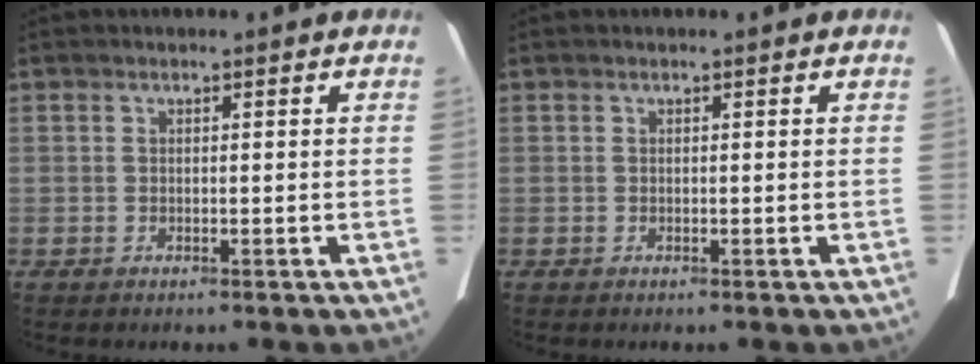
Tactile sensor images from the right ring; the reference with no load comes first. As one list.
[{"total": 0.0}]